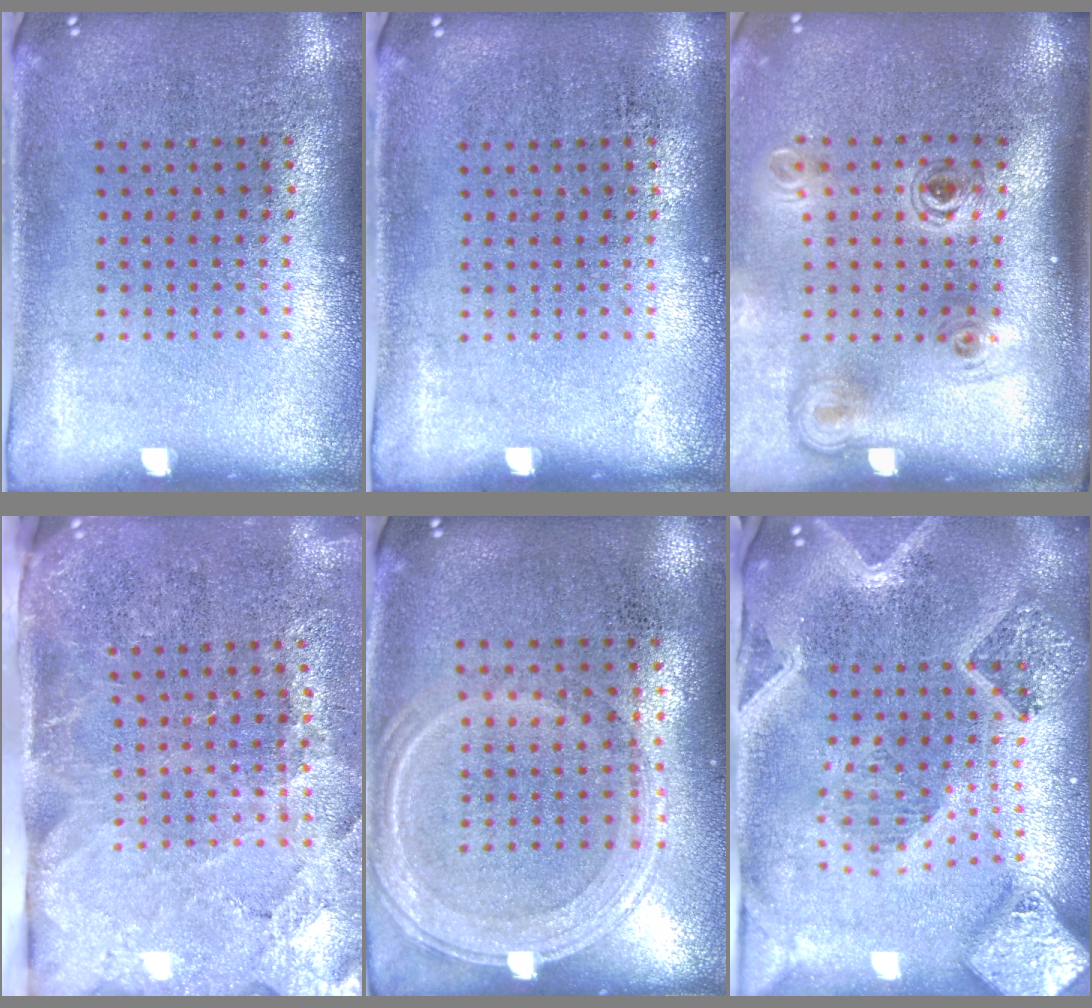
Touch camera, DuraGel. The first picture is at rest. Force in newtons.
{"total": 0.0}
{"total": 2.2, "press": 1.5, "slide": 1.6}
{"total": 3.9, "press": 3.3, "slide": 2.2}
{"total": 1.3, "press": 1.2, "slide": 0.4}
{"total": 3.7, "press": 3.0, "slide": 2.2}